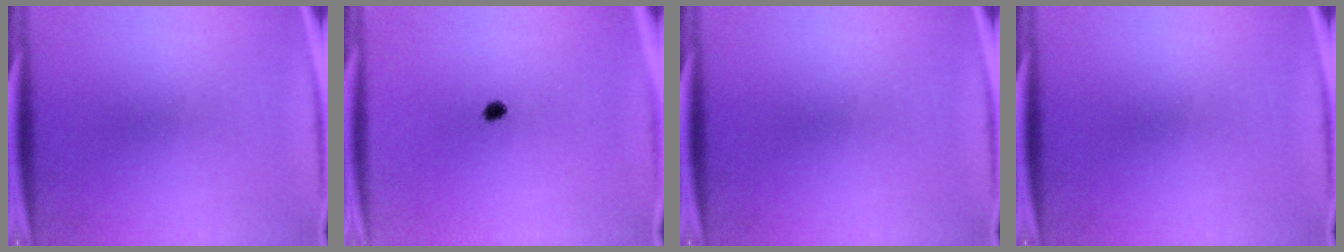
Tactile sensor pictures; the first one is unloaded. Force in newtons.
{"total": 1.8}
{"total": 0.0}
{"total": 0.0}